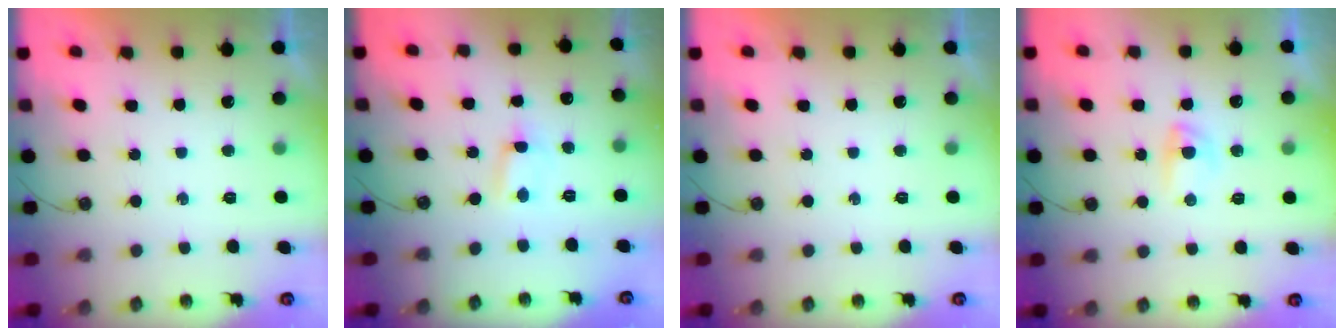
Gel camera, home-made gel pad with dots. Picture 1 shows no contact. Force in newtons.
{"total": 0.5, "press": 0.3, "slide": 0.4}
{"total": 0.0}
{"total": 13.6, "press": 5.9, "slide": 12.2}